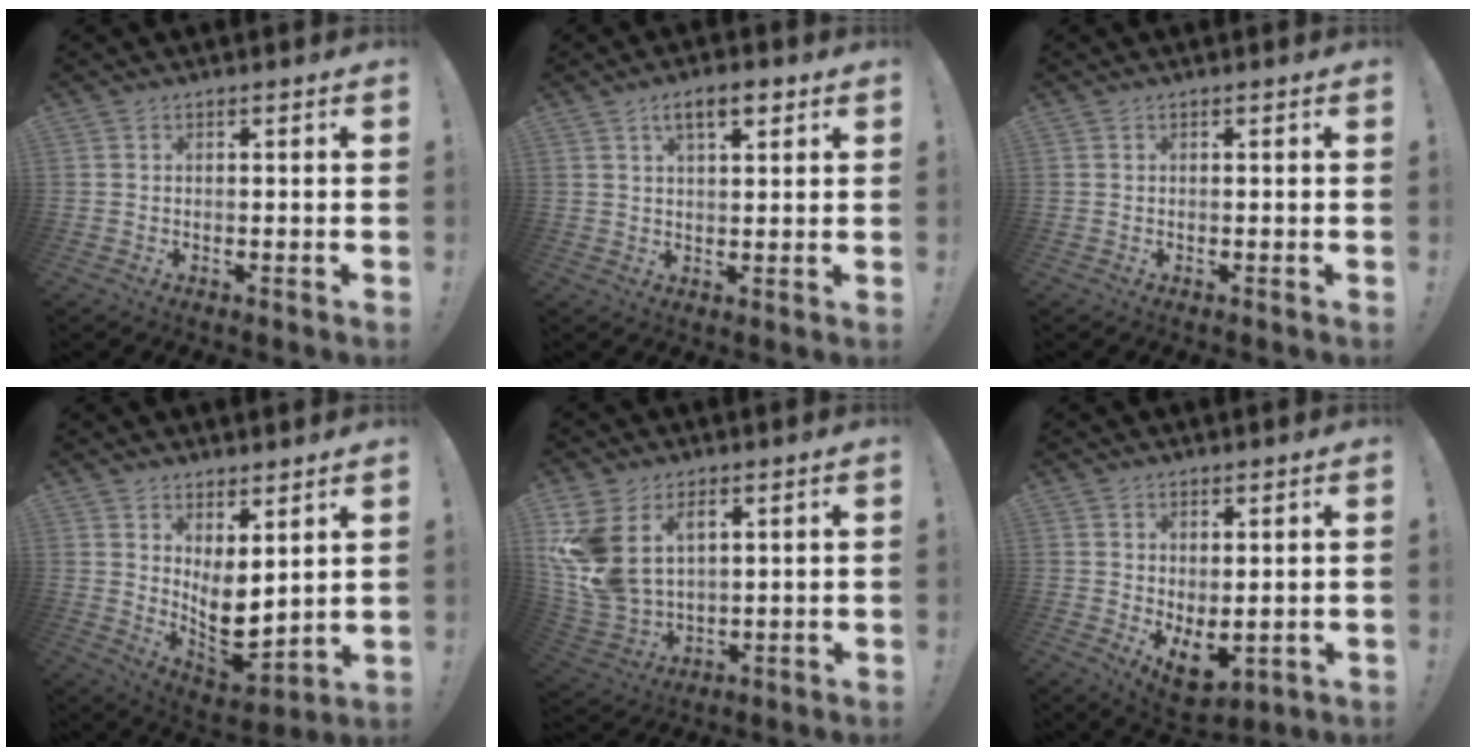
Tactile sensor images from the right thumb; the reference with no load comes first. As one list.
[{"total": 6.2, "force": [3.3, 2.3, 4.6], "torque": [-0.069, -0.009, 0.054]}, {"total": 0.0}, {"total": 8.6, "force": [2.1, 4.5, 7.0], "torque": [-0.099, -0.046, 0.049]}, {"total": 13.4, "force": [5.5, 9.2, 8.0], "torque": [-0.176, -0.032, 0.108]}, {"total": 6.8, "force": [0.5, 4.0, 5.5], "torque": [-0.058, -0.018, 0.025]}]